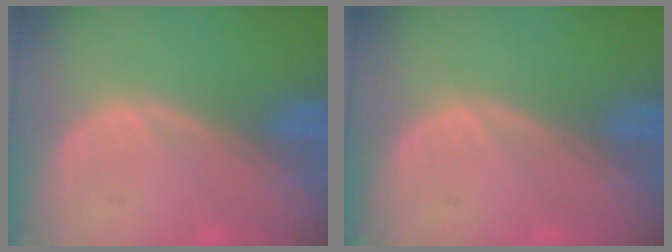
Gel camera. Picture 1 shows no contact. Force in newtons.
{"total": 0.0}